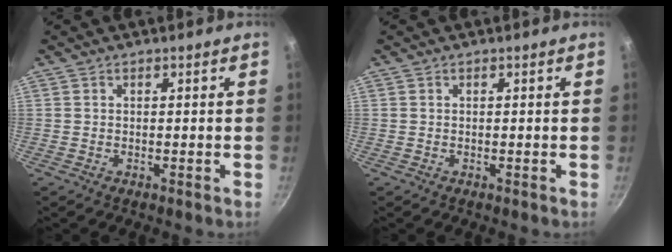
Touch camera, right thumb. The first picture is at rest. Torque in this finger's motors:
{"motor_torque": [0.00, 0.00, 0.00, 0.00, 0.00]}